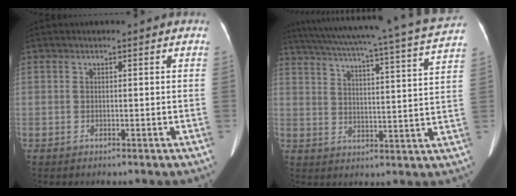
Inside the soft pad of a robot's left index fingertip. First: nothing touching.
{"total": 22.3, "force": [19.6, -0.9, 10.5], "torque": [-0.178, -0.031, 0.255]}